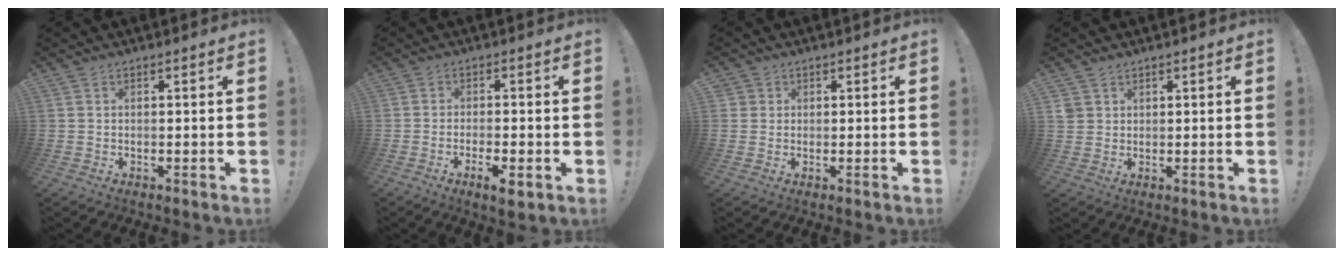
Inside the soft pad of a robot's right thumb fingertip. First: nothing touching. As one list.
[{"total": 5.3, "force": [-2.5, 1.1, 4.5], "torque": [-0.063, -0.001, -0.040]}, {"total": 1.7, "force": [0.6, 1.5, 0.3], "torque": [-0.005, -0.001, 0.012]}, {"total": 4.5, "force": [3.2, 2.9, 1.1], "torque": [-0.021, -0.017, 0.065]}]